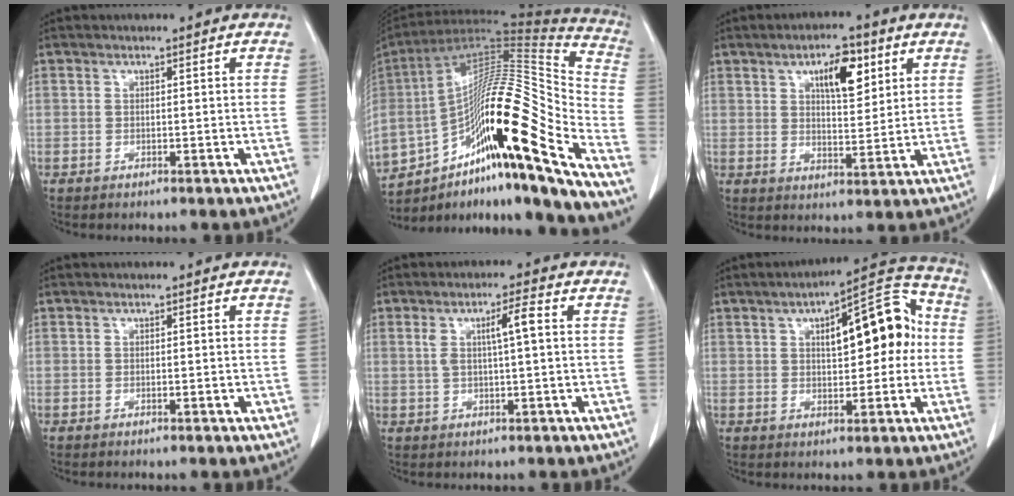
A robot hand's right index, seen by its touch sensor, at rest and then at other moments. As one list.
[{"total": 31.0, "force": [-15.6, 5.4, 26.3], "torque": [-0.421, 0.015, -0.255]}, {"total": 7.6, "force": [3.6, 2.9, 6.1], "torque": [-0.099, 0.006, 0.059]}, {"total": 0.9, "force": [-0.3, 0.2, 0.8], "torque": [-0.015, -0.001, -0.003]}, {"total": 4.6, "force": [0.9, 0.4, 4.5], "torque": [-0.083, 0.010, 0.018]}, {"total": 13.0, "force": [2.4, 4.8, 11.8], "torque": [-0.156, 0.043, 0.036]}]